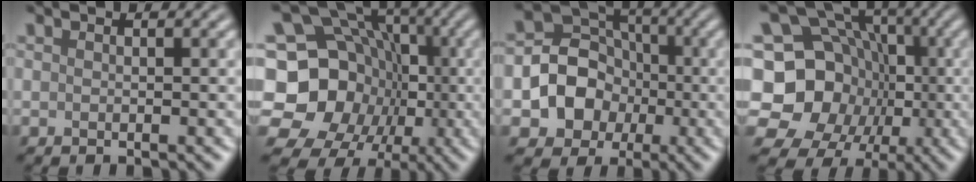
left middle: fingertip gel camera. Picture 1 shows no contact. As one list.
[{"total": 18.9, "force": [-2.6, 16.7, 8.5], "torque": [-0.159, 0.011, -0.080]}, {"total": 6.8, "force": [-1.1, 6.1, 2.8], "torque": [-0.026, 0.009, -0.041]}, {"total": 16.9, "force": [-1.5, 15.2, 7.3], "torque": [-0.141, 0.024, -0.059]}]